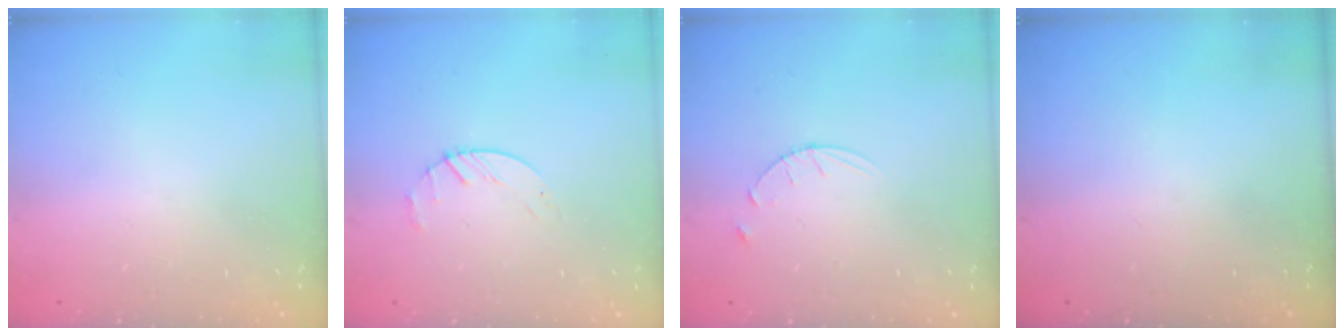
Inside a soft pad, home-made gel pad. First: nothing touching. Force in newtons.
{"total": 2.2, "press": 2.2, "slide": 0.3}
{"total": 4.9, "press": 4.9, "slide": 0.6}
{"total": 0.0}